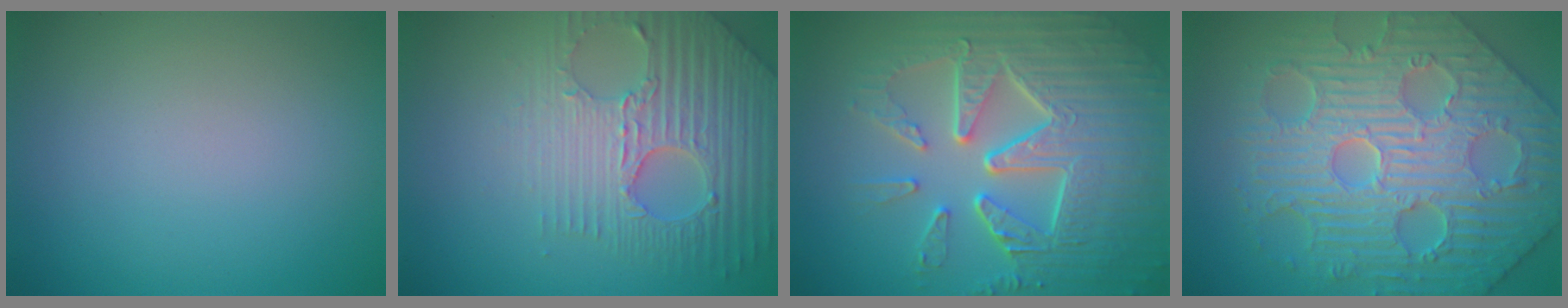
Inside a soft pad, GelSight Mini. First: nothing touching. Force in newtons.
{"total": 6.6, "press": 5.1, "slide": 4.3}
{"total": 9.6, "press": 6.5, "slide": 7.1}
{"total": 9.3, "press": 7.4, "slide": 5.6}